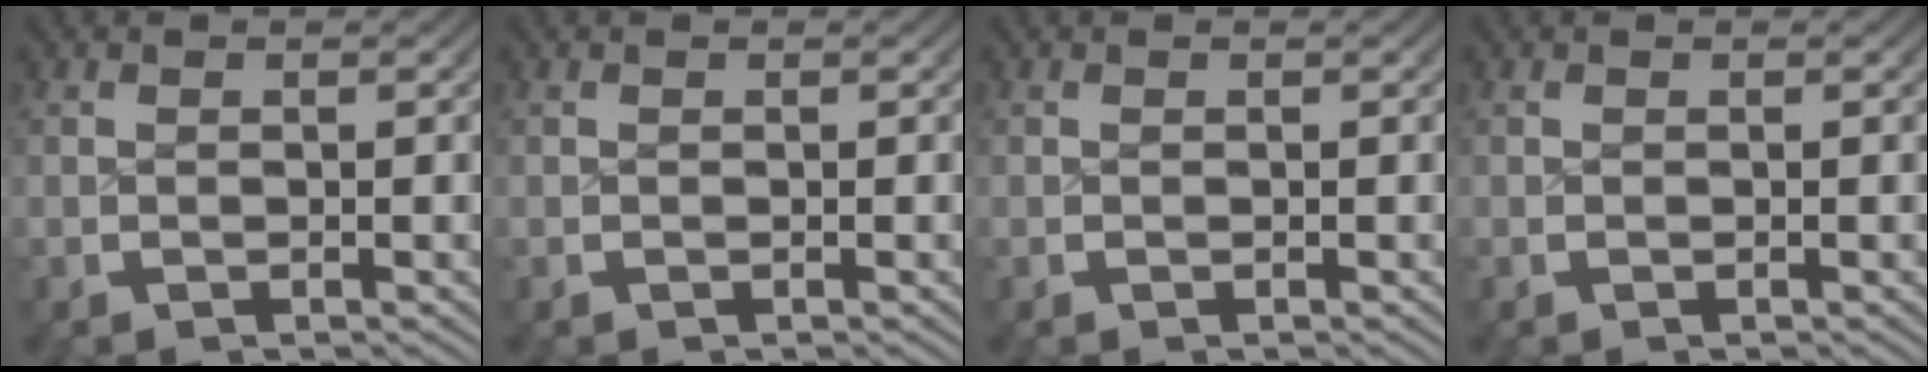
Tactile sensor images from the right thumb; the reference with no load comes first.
{"total": 0.0}
{"total": 0.0}
{"total": 0.0}